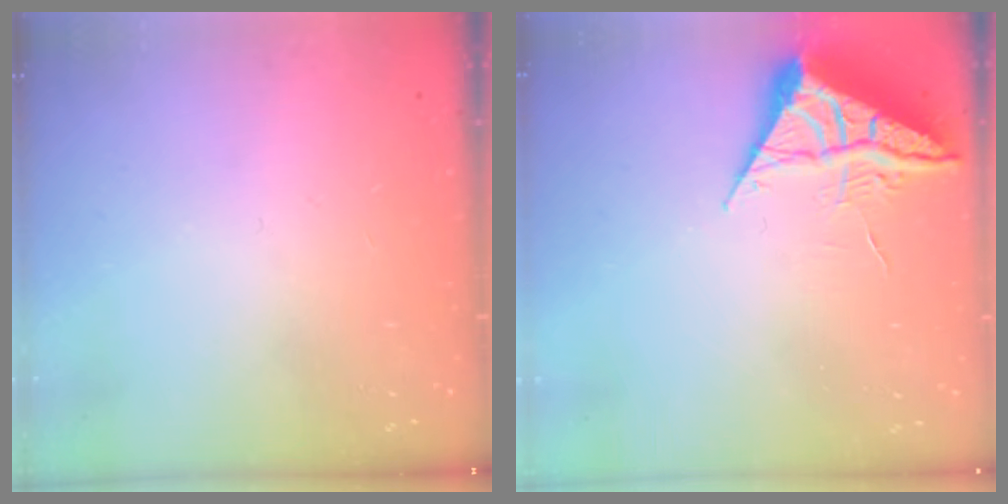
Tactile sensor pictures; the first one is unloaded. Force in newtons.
{"total": 7.0, "press": 7.0, "slide": 0.3}